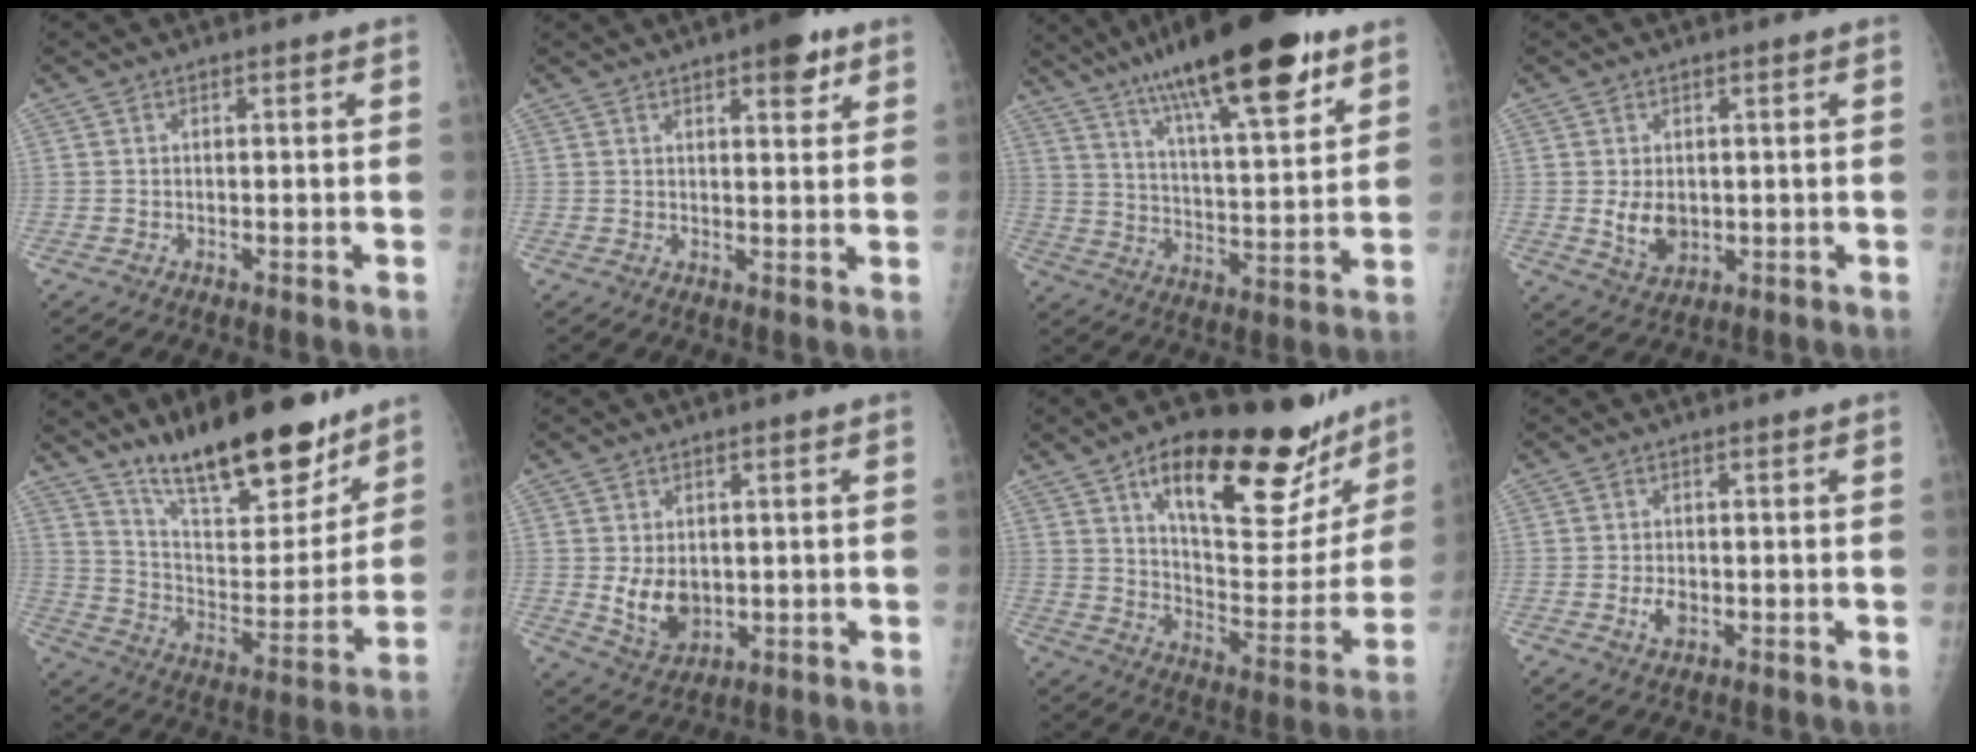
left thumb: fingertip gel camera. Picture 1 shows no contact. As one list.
[{"total": 6.1, "force": [3.6, 2.2, 4.5], "torque": [-0.042, -0.014, 0.042]}, {"total": 24.3, "force": [15.0, 6.1, 18.1], "torque": [-0.277, -0.046, 0.241]}, {"total": 5.3, "force": [0.1, 3.8, 3.7], "torque": [-0.049, -0.011, 0.015]}, {"total": 21.8, "force": [16.4, 7.0, 12.6], "torque": [-0.152, -0.098, 0.272]}, {"total": 6.8, "force": [0.2, 5.0, 4.6], "torque": [-0.060, -0.016, 0.021]}, {"total": 28.4, "force": [17.7, 10.8, 19.4], "torque": [-0.233, -0.057, 0.270]}, {"total": 2.5, "force": [-0.6, 1.6, 1.9], "torque": [-0.033, 0.000, -0.009]}]